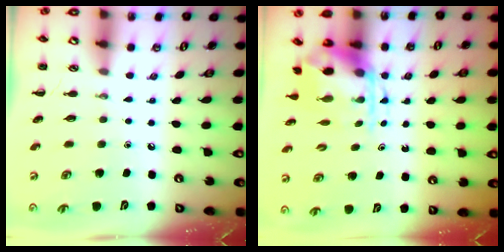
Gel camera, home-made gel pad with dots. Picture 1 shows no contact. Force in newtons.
{"total": 4.7, "press": 4.7, "slide": 0.6}